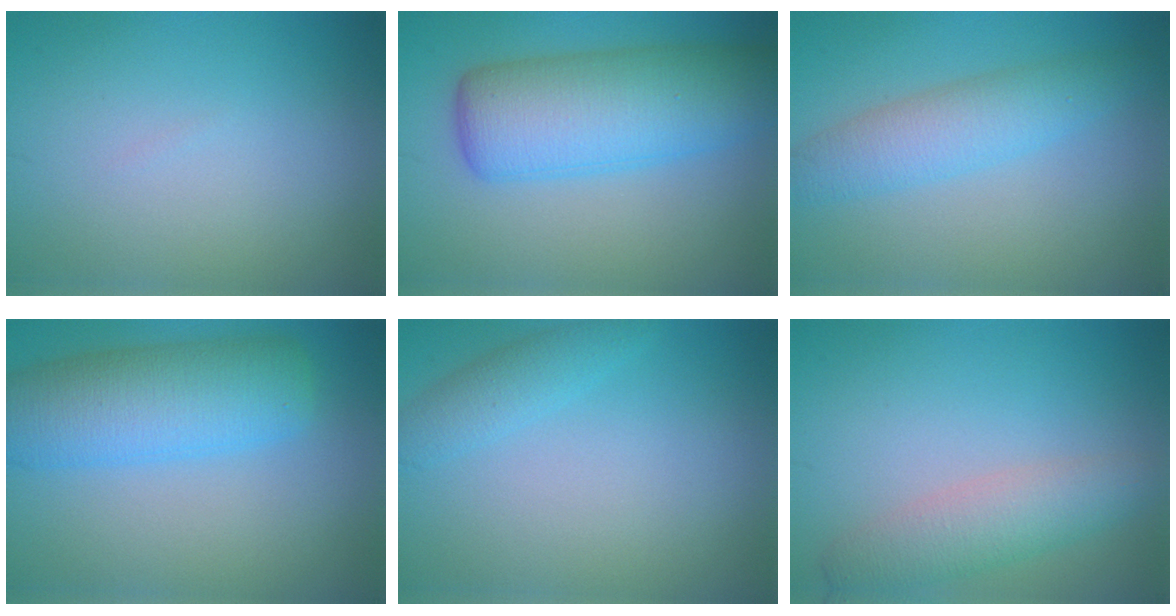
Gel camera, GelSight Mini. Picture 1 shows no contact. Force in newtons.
{"total": 9.2, "press": 9.2, "slide": 0.4}
{"total": 4.2, "press": 4.2, "slide": 0.2}
{"total": 8.2, "press": 8.2, "slide": 0.2}
{"total": 2.3, "press": 2.3, "slide": 0.1}
{"total": 3.8, "press": 3.8, "slide": 0.1}